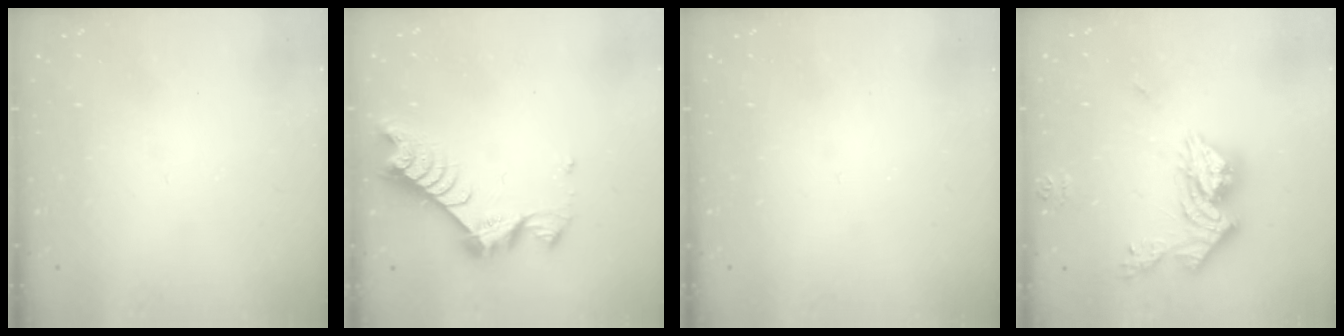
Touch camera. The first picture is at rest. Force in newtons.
{"total": 8.1, "press": 8.1, "slide": 0.8}
{"total": 0.0}
{"total": 14.4, "press": 14.4, "slide": 1.5}